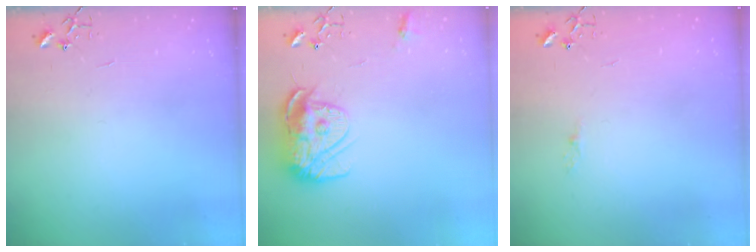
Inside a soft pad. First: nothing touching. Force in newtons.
{"total": 13.9, "press": 13.8, "slide": 1.2}
{"total": 3.2, "press": 3.2, "slide": 0.4}